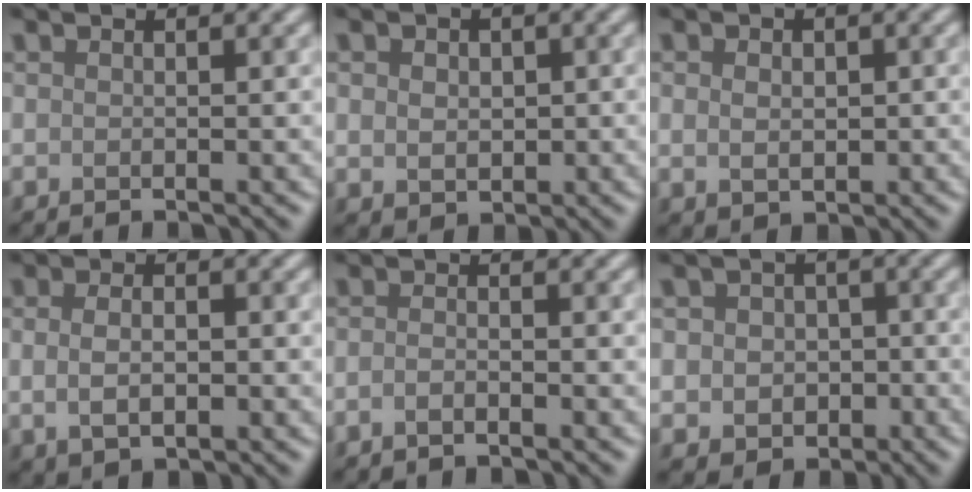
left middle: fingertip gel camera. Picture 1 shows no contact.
{"total": 2.5, "force": [0.4, 2.0, 1.4], "torque": [-0.021, 0.003, 0.002]}
{"total": 2.1, "force": [0.2, 1.6, 1.4], "torque": [-0.019, 0.000, 0.007]}
{"total": 3.5, "force": [-0.1, 2.1, 2.8], "torque": [-0.041, -0.001, 0.001]}
{"total": 1.2, "force": [-0.7, 0.4, 0.9], "torque": [-0.018, 0.000, -0.016]}
{"total": 4.2, "force": [-0.4, 3.6, 2.0], "torque": [-0.018, -0.001, -0.015]}